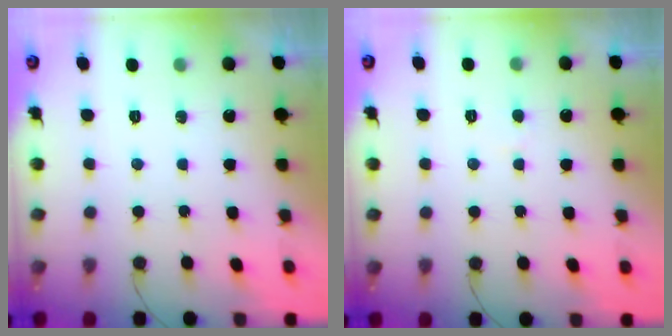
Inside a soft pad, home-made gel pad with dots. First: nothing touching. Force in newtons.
{"total": 2.7, "press": 2.7, "slide": 0.2}